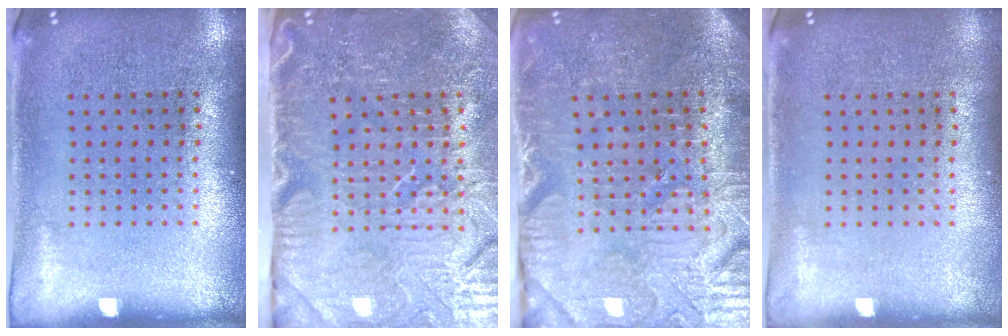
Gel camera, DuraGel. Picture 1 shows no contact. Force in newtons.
{"total": 5.1, "press": 4.5, "slide": 2.5}
{"total": 4.0, "press": 3.9, "slide": 0.8}
{"total": 0.0}